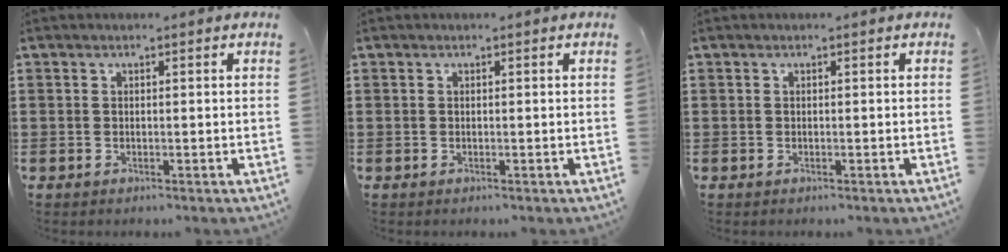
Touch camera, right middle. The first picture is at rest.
{"total": 0.0}
{"total": 0.0}